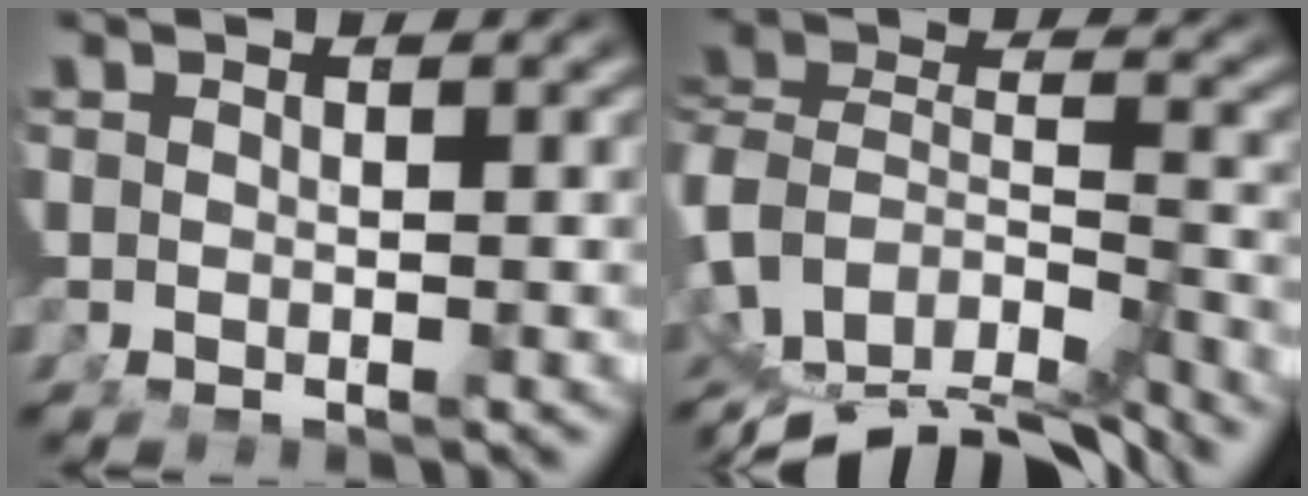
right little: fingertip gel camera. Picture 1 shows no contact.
{"total": 14.8, "force": [-6.6, 11.7, 6.2], "torque": [-0.166, -0.078, -0.101]}